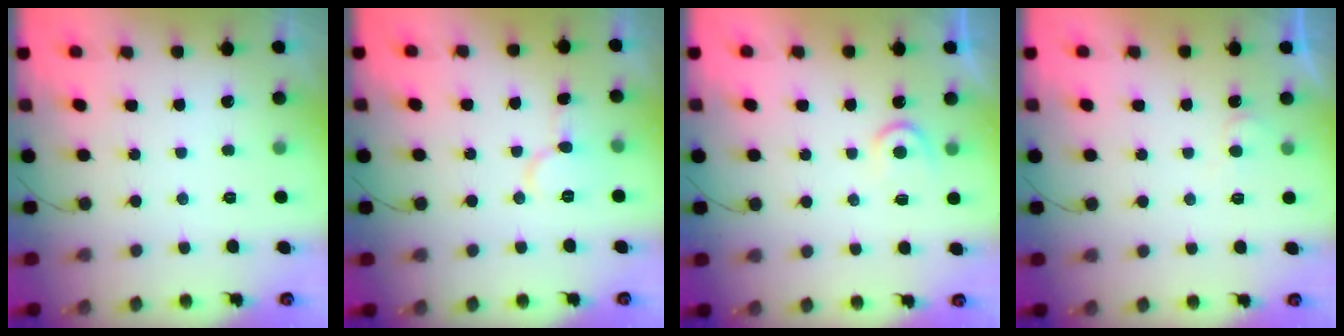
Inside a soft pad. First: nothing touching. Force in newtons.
{"total": 7.7, "press": 7.7, "slide": 0.4}
{"total": 4.4, "press": 4.4, "slide": 0.5}
{"total": 3.2, "press": 3.2, "slide": 0.3}